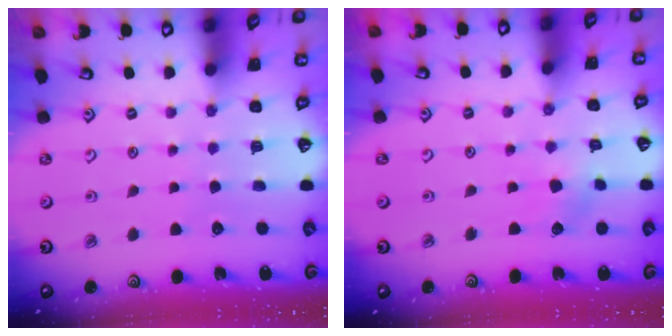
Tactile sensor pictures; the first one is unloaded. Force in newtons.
{"total": 1.8, "press": 1.8, "slide": 0.3}